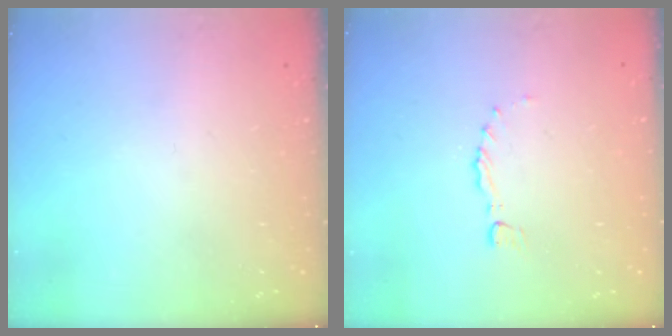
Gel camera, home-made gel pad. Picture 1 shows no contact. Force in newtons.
{"total": 0.0}